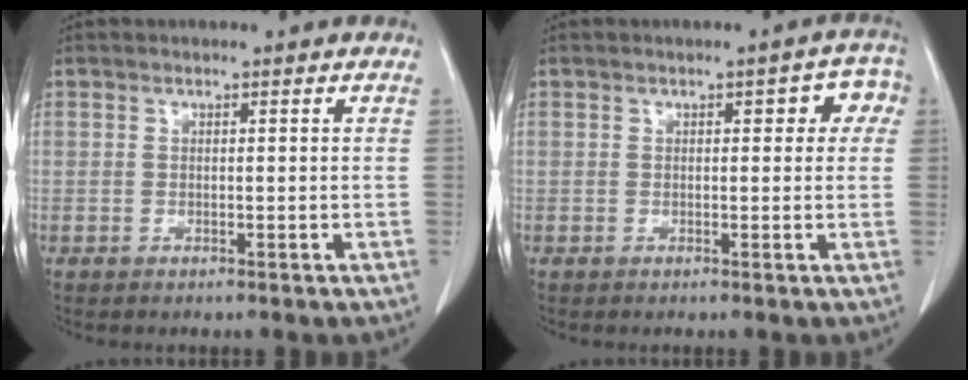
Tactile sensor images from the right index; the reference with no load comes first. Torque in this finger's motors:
{"motor_torque": [0.11, 0.10, 0.07, 0.01]}